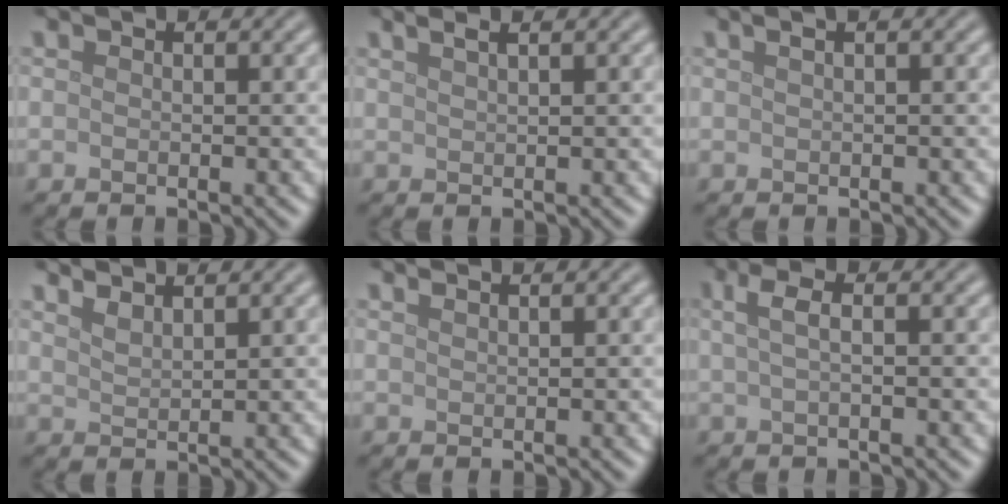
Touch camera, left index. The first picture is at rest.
{"total": 2.3, "force": [1.5, 0.9, 1.5], "torque": [-0.008, 0.005, 0.002]}
{"total": 2.5, "force": [1.2, 1.2, 1.8], "torque": [-0.009, 0.014, -0.004]}
{"total": 2.0, "force": [1.8, 0.4, 0.7], "torque": [-0.008, 0.005, 0.030]}
{"total": 1.3, "force": [1.0, 0.5, 0.7], "torque": [-0.001, -0.002, 0.006]}
{"total": 2.3, "force": [0.6, 0.7, 2.1], "torque": [-0.038, 0.007, 0.008]}